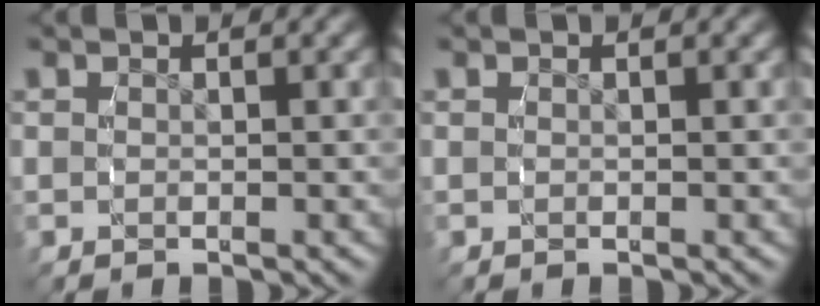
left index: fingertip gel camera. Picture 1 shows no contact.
{"total": 0.0}